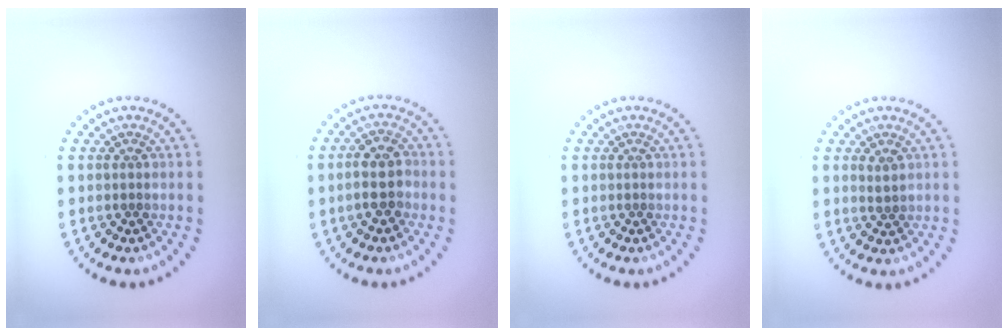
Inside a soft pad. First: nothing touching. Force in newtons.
{"total": 2.9, "press": 2.8, "slide": 0.9}
{"total": 0.0}
{"total": 0.6, "press": 0.5, "slide": 0.3}